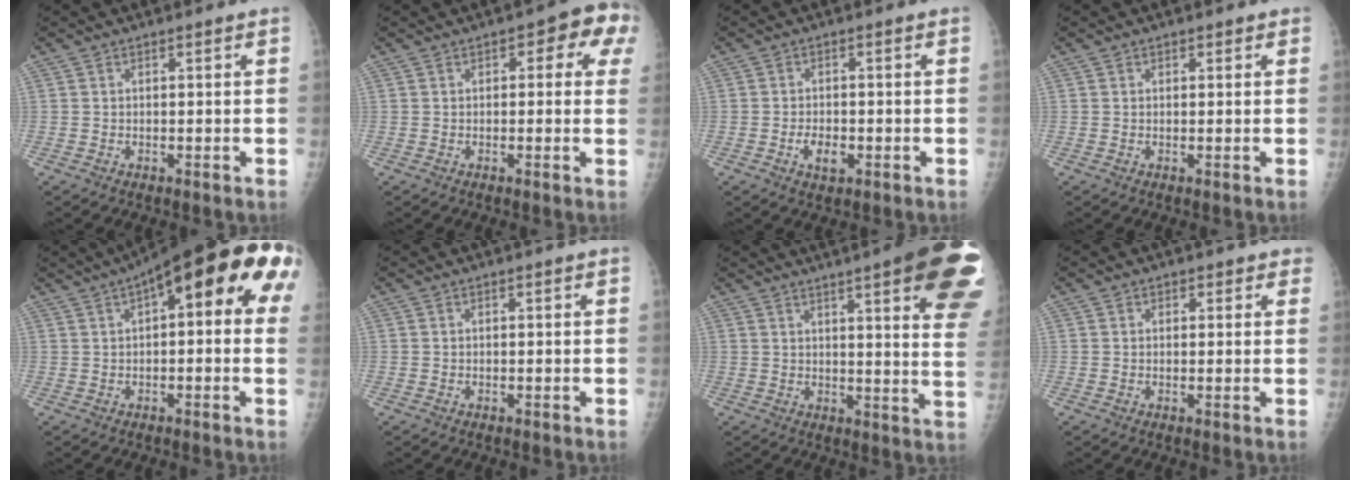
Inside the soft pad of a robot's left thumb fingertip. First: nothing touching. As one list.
[{"total": 6.9, "force": [2.0, 3.6, 5.5], "torque": [-0.023, 0.013, 0.012]}, {"total": 3.7, "force": [-1.3, 2.2, 2.7], "torque": [-0.042, 0.002, -0.019]}, {"total": 0.9, "force": [0.4, 0.8, 0.1], "torque": [0.012, 0.000, 0.002]}, {"total": 18.1, "force": [5.9, 6.3, 15.9], "torque": [-0.206, 0.038, 0.068]}, {"total": 0.0}, {"total": 23.6, "force": [12.4, 4.6, 19.5], "torque": [-0.186, -0.024, 0.144]}, {"total": 1.8, "force": [1.0, 1.5, 0.1], "torque": [0.026, -0.002, 0.004]}]